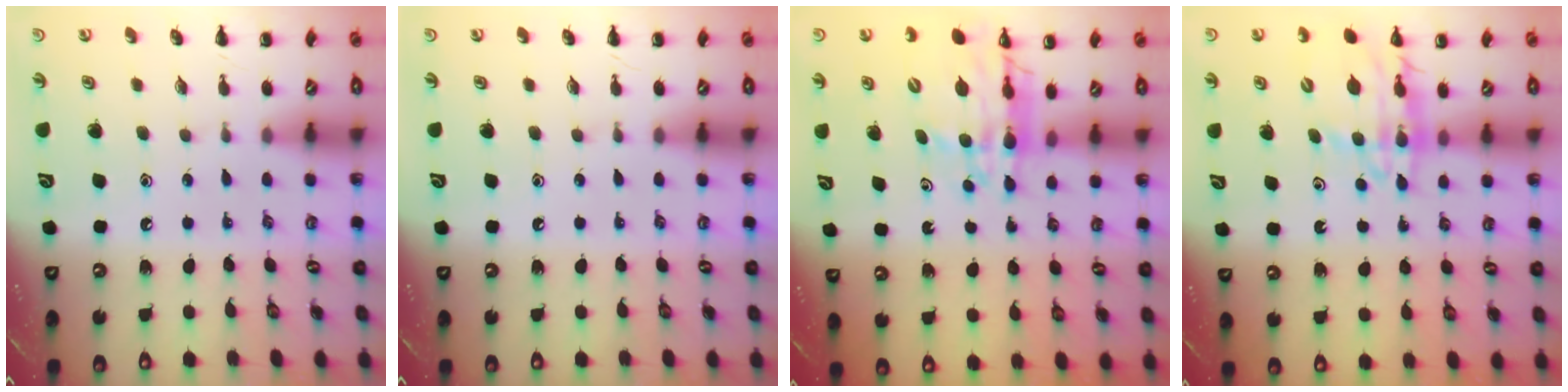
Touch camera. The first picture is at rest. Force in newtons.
{"total": 0.0}
{"total": 9.9, "press": 9.5, "slide": 2.6}
{"total": 12.4, "press": 11.8, "slide": 3.7}